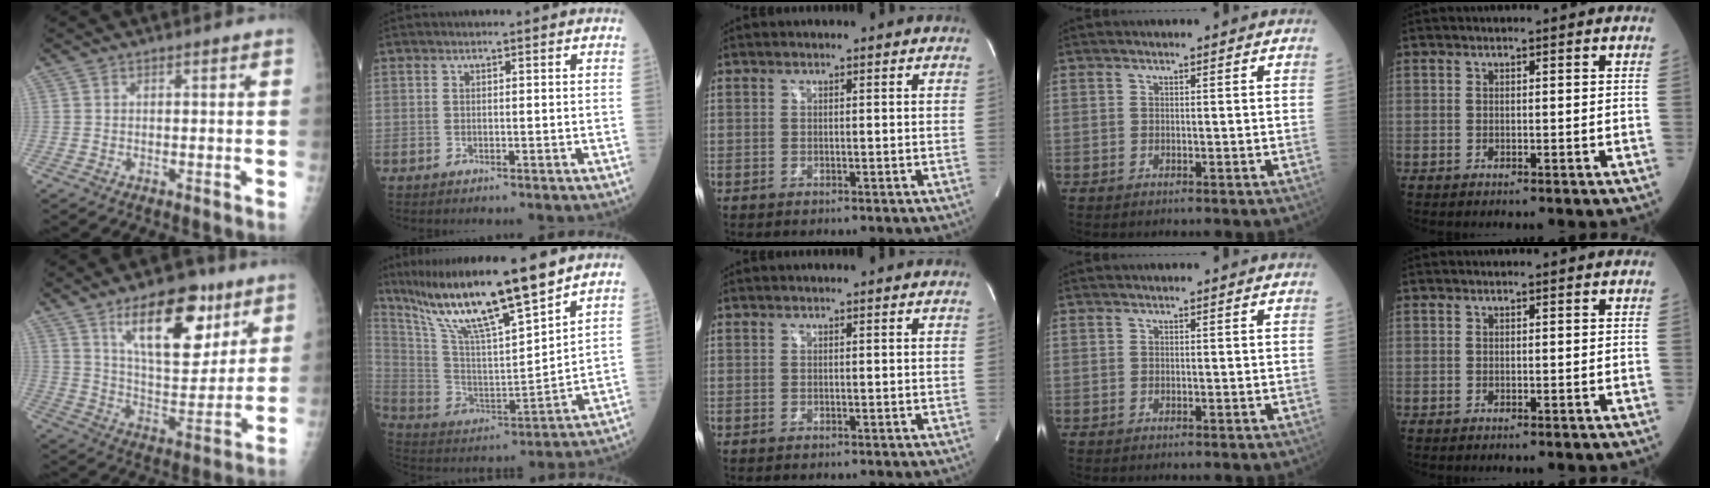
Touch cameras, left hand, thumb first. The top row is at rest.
{"thumb": {"total": 18.7, "force": [10.1, 8.7, 13.2], "torque": [-0.153, -0.054, 0.167]}, "index": {"total": 17.8, "force": [14.0, 0.7, 10.9], "torque": [-0.200, -0.001, 0.260]}}